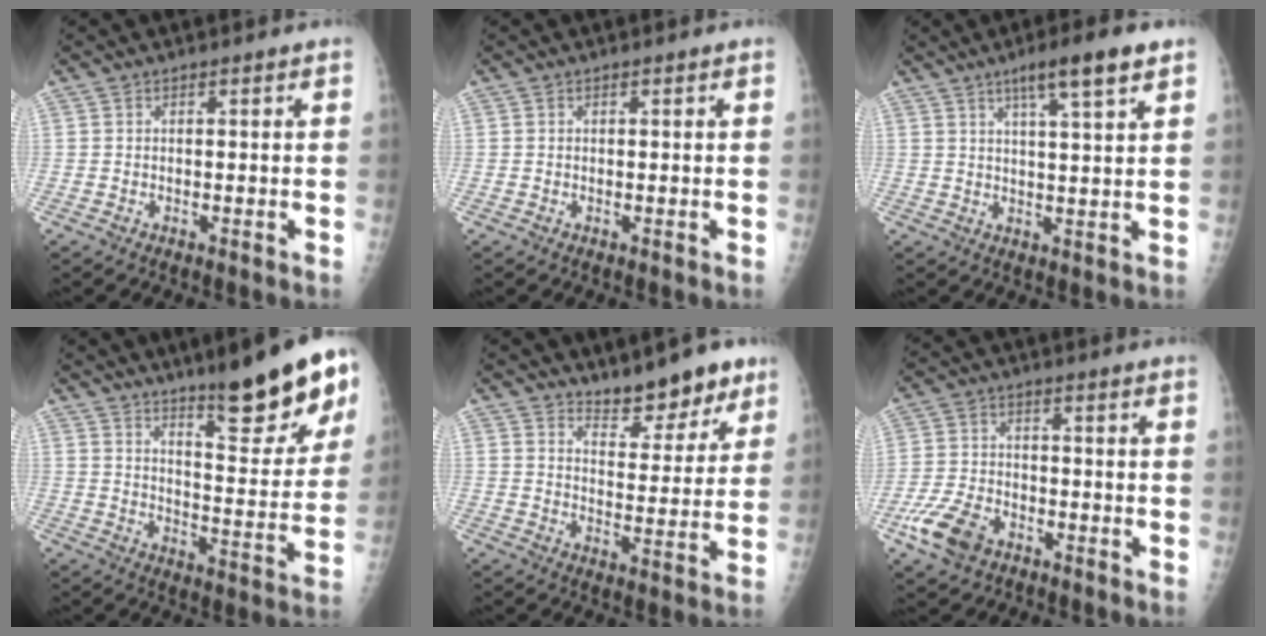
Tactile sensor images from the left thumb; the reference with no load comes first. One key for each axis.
{"total": 0.0}
{"total": 8.3, "fx": 5.0, "fy": 0.9, "fz": 6.6, "tx": -0.105, "ty": -0.017, "tz": 0.080}
{"total": 19.0, "fx": 12.0, "fy": 4.1, "fz": 14.2, "tx": -0.166, "ty": -0.065, "tz": 0.179}
{"total": 9.7, "fx": 7.8, "fy": 3.8, "fz": 4.3, "tx": -0.024, "ty": -0.055, "tz": 0.123}
{"total": 8.7, "fx": -4.8, "fy": 5.6, "fz": 4.8, "tx": -0.093, "ty": 0.015, "tz": -0.089}